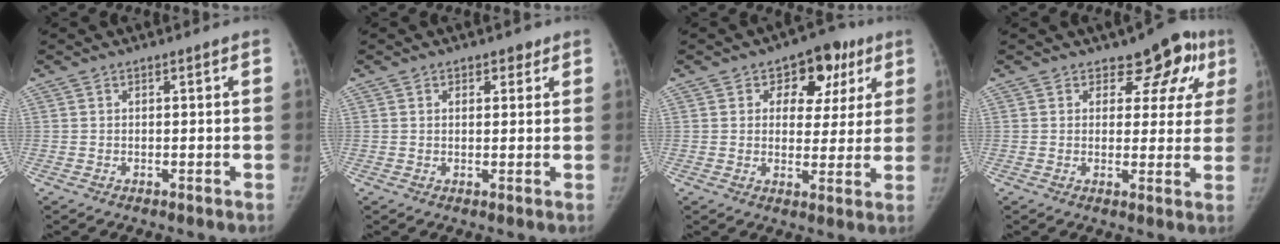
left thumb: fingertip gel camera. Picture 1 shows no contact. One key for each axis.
{"total": 2.2, "fx": 1.2, "fy": 1.5, "fz": 1.0, "tx": 0.000, "ty": -0.005, "tz": 0.015}
{"total": 10.7, "fx": 4.6, "fy": 7.6, "fz": 5.9, "tx": -0.020, "ty": -0.008, "tz": 0.058}
{"total": 8.6, "fx": 4.9, "fy": 5.5, "fz": 4.3, "tx": 0.003, "ty": -0.017, "tz": 0.050}